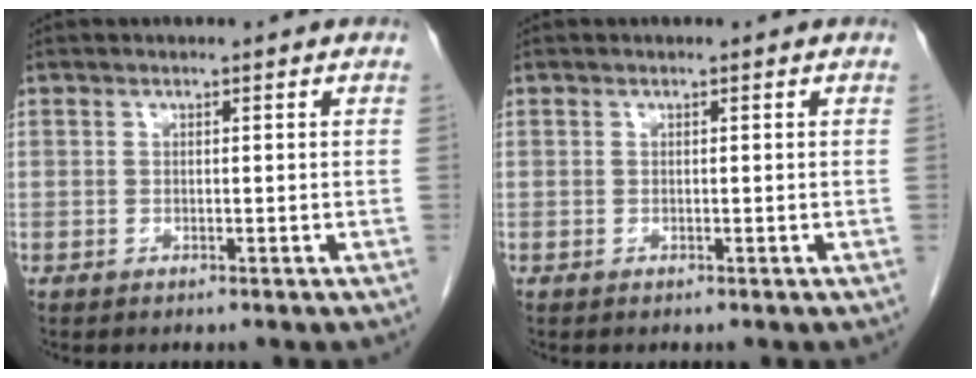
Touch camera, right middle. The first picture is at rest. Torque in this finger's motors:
{"motor_torque": [0.00, -0.02, 0.00, 0.00]}